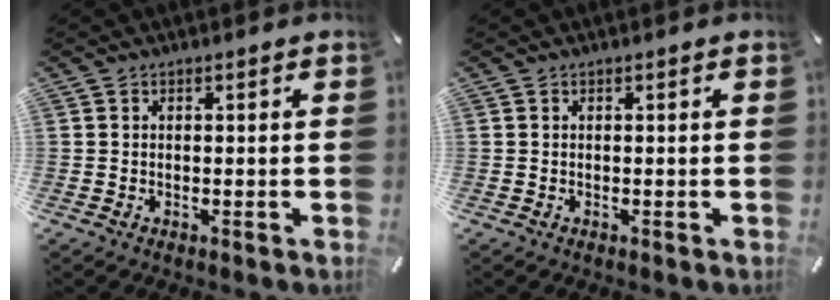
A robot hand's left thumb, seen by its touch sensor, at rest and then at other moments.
{"total": 0.0}